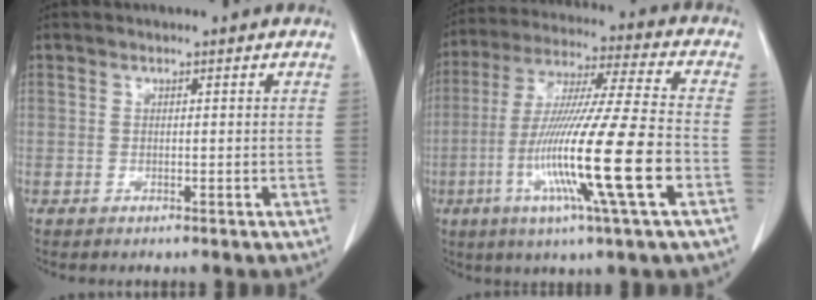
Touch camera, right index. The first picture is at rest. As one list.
[{"total": 19.7, "force": [-6.0, -0.6, 18.7], "torque": [-0.368, -0.028, -0.118]}]